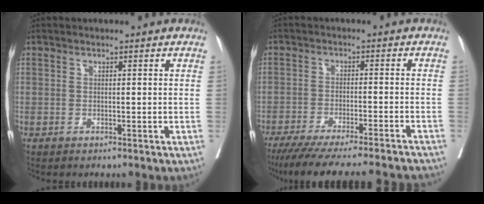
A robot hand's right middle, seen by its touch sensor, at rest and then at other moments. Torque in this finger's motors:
{"motor_torque": [1.08, -1.06, 0.22, 0.10]}